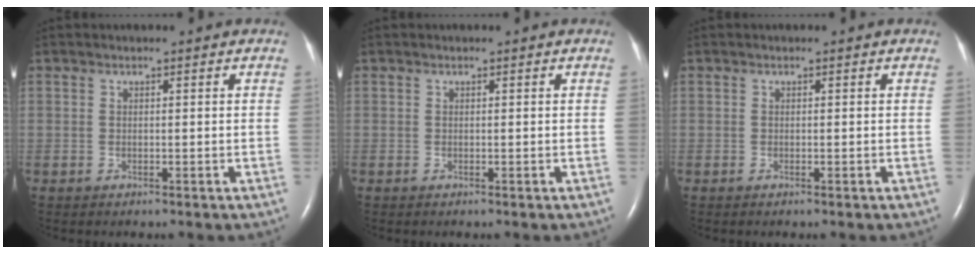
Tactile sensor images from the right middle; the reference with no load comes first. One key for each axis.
{"total": 0.0}
{"total": 0.0}